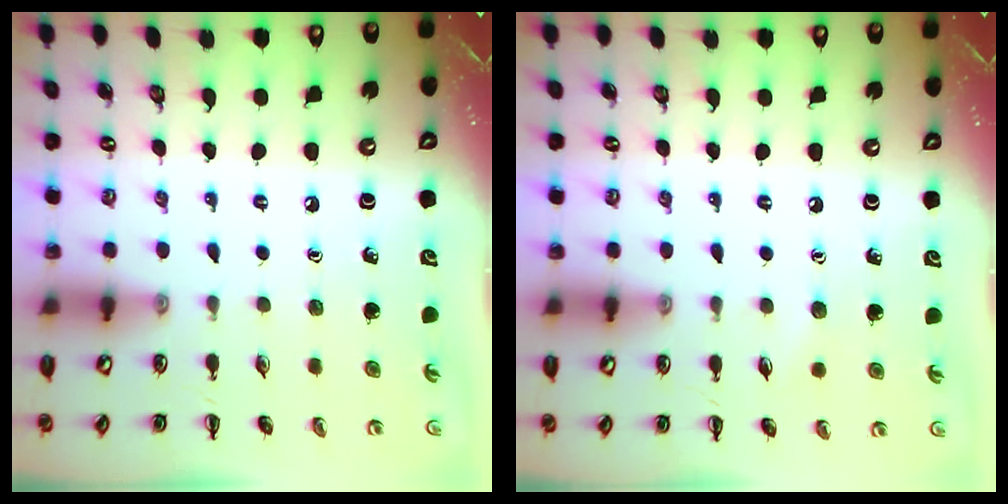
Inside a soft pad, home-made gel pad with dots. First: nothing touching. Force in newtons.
{"total": 3.8, "press": 3.7, "slide": 1.0}